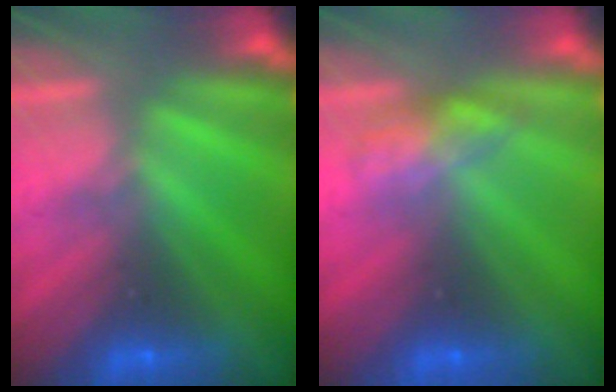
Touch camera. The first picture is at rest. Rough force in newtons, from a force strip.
{"total": 2.7}